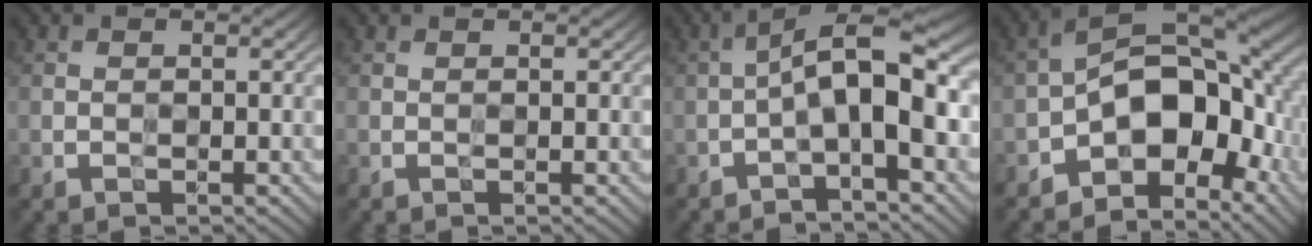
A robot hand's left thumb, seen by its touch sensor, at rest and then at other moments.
{"total": 0.0}
{"total": 8.2, "force": [-1.4, 2.3, 7.8], "torque": [-0.131, 0.028, -0.033]}
{"total": 12.7, "force": [-4.3, 7.4, 9.5], "torque": [-0.133, -0.001, -0.089]}